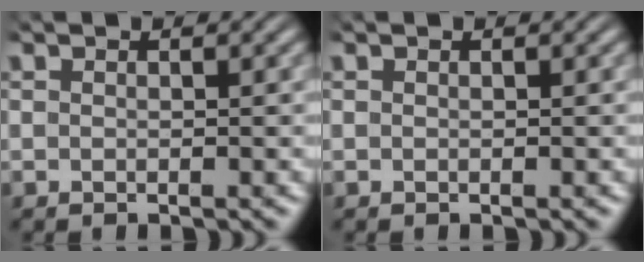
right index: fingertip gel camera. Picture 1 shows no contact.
{"total": 0.0}